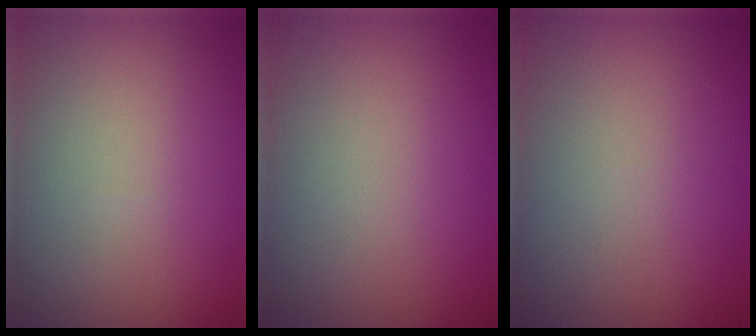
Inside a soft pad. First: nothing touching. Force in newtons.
{"total": 0.0}
{"total": 0.0}